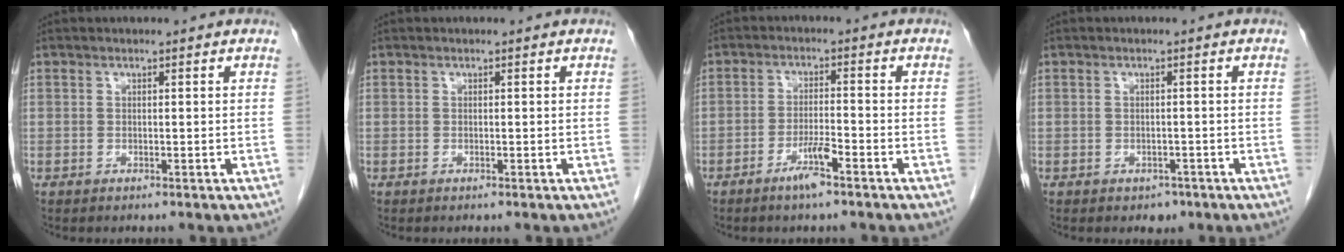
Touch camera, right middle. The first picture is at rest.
{"total": 0.0}
{"total": 4.2, "force": [-2.8, 0.1, 3.2], "torque": [-0.063, -0.003, -0.052]}
{"total": 1.9, "force": [-1.1, 1.4, 0.6], "torque": [-0.007, 0.003, -0.009]}